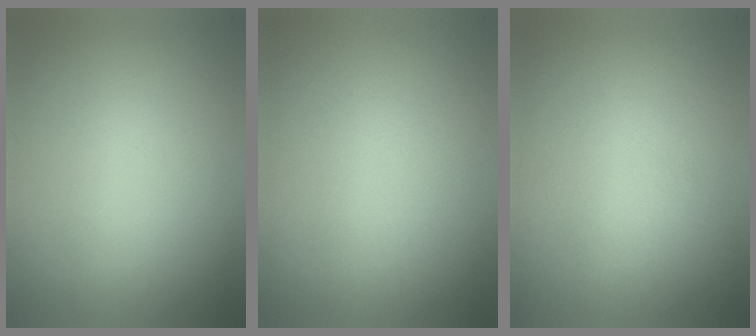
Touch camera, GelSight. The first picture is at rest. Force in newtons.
{"total": 0.0}
{"total": 1.2}